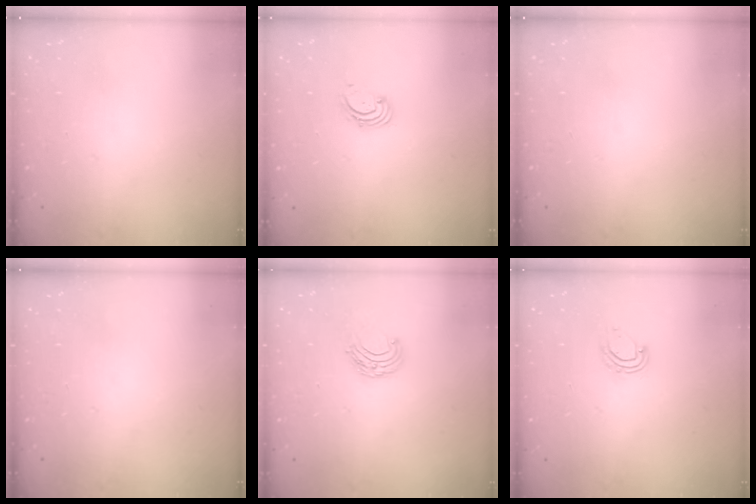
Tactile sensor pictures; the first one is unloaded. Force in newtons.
{"total": 1.6, "press": 1.6, "slide": 0.2}
{"total": 0.0}
{"total": 0.0}
{"total": 6.5, "press": 6.5, "slide": 0.6}
{"total": 6.5, "press": 6.5, "slide": 1.1}